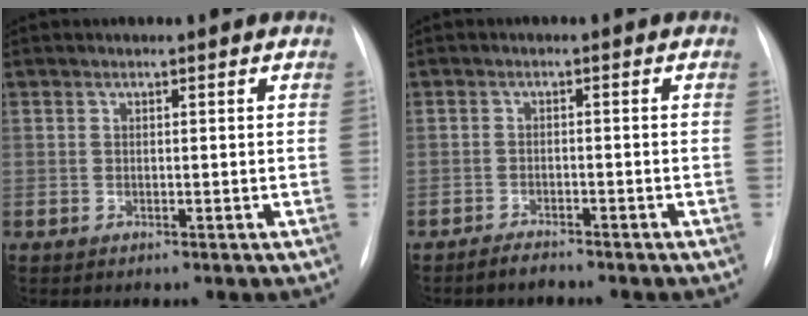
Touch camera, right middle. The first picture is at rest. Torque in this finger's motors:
{"motor_torque": [0.12, -0.17, 0.04, 0.02]}